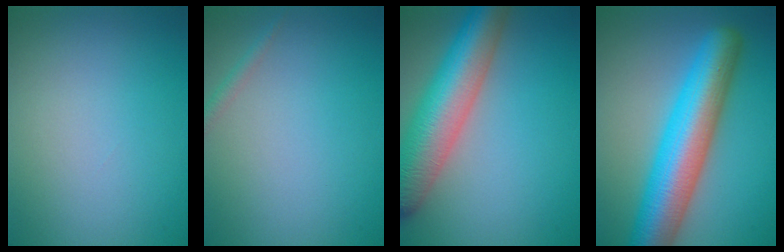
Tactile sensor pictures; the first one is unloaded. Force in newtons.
{"total": 1.0, "press": 1.0, "slide": 0.0}
{"total": 9.3, "press": 9.3, "slide": 0.5}
{"total": 10.1, "press": 10.0, "slide": 0.2}